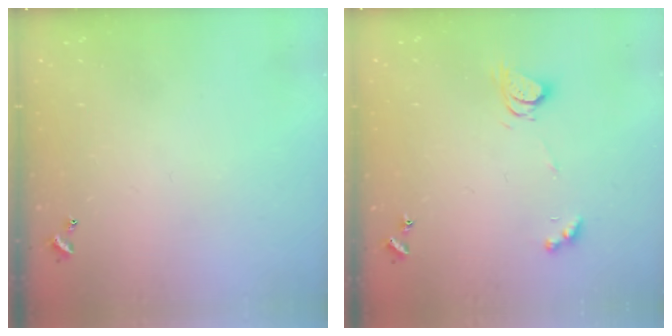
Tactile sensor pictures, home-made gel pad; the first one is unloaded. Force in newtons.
{"total": 4.0, "press": 4.0, "slide": 0.2}